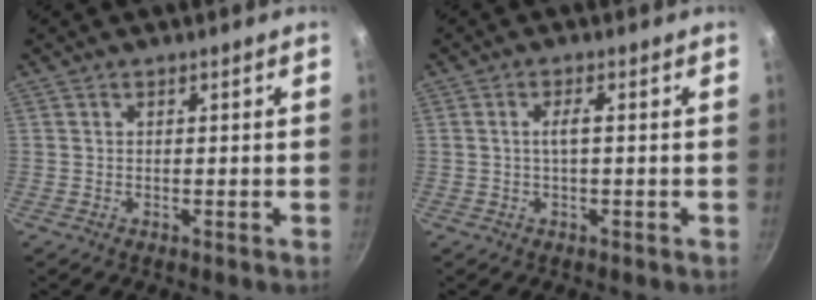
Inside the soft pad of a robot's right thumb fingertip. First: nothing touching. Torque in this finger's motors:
{"motor_torque": [-0.07, -0.15, 0.47, 0.14, -0.01]}